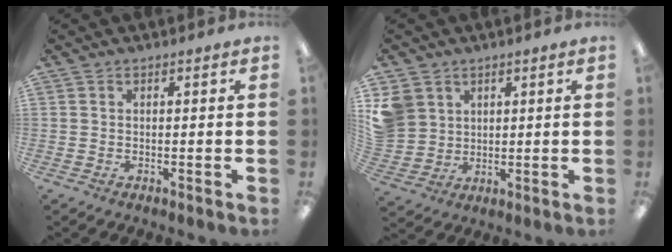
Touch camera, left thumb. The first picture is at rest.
{"total": 7.1, "force": [3.3, 6.2, 1.0], "torque": [-0.044, -0.002, 0.068]}